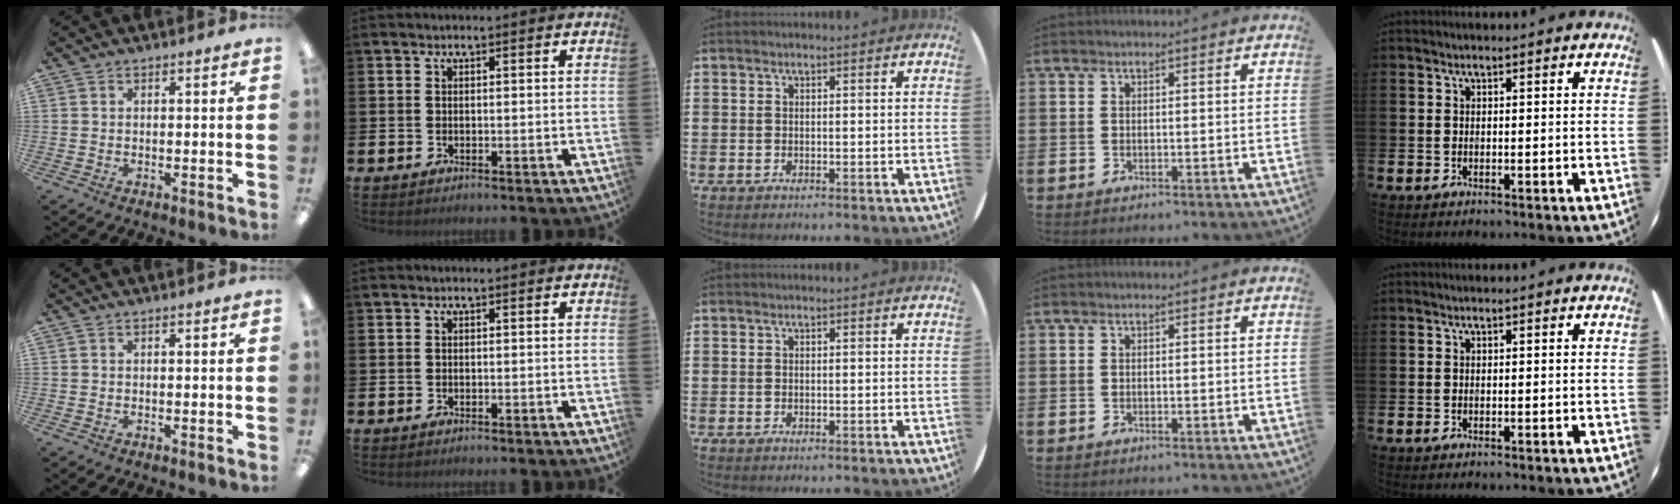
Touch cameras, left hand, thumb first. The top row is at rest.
{}